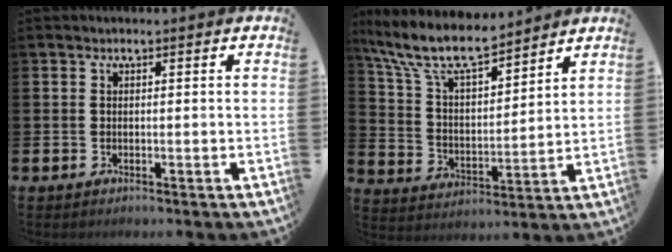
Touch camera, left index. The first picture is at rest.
{"total": 10.3, "force": [8.9, 2.4, 4.4], "torque": [-0.121, -0.047, 0.159]}